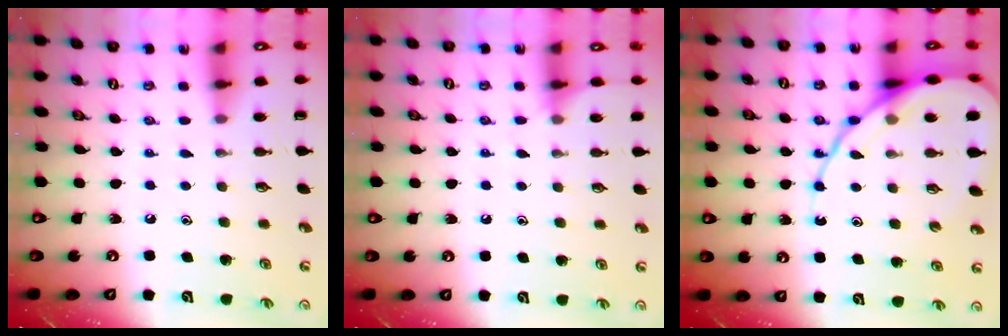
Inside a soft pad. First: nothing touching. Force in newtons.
{"total": 4.7, "press": 4.7, "slide": 0.6}
{"total": 15.5, "press": 15.4, "slide": 1.5}